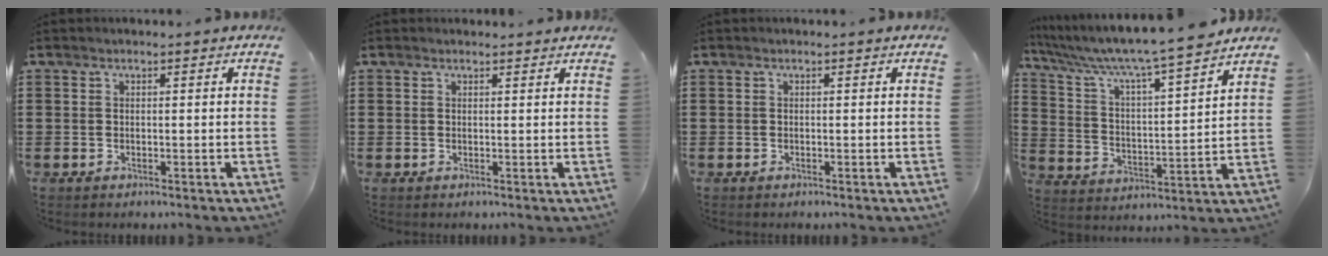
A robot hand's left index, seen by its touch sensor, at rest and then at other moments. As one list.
[{"total": 0.8, "force": [0.7, 0.1, 0.1], "torque": [-0.004, -0.001, 0.016]}, {"total": 0.0}, {"total": 7.1, "force": [6.3, -0.4, 3.2], "torque": [-0.091, -0.052, 0.098]}]